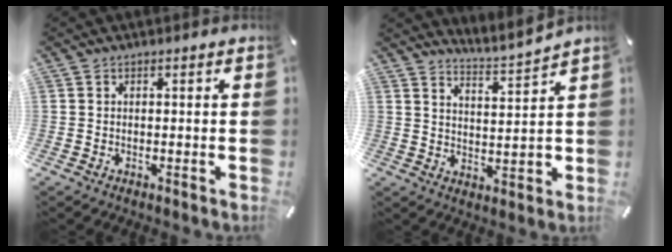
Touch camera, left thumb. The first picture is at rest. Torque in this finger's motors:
{"motor_torque": [-0.22, -0.30, 0.02, -0.05, -0.03]}